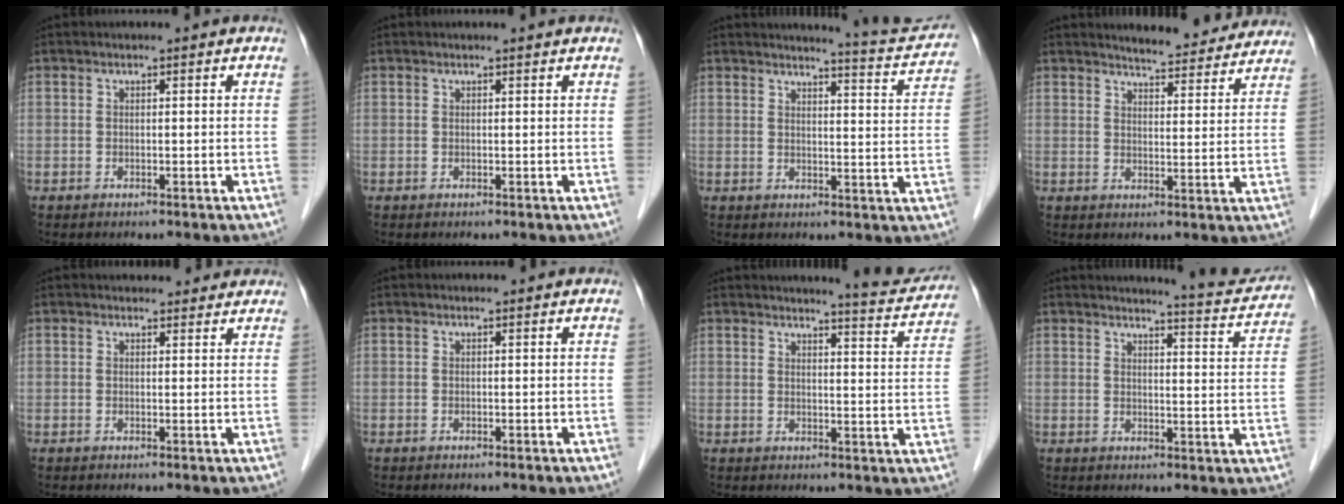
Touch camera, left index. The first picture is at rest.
{"total": 0.9, "force": [0.8, -0.1, 0.2], "torque": [-0.011, -0.001, 0.012]}
{"total": 8.0, "force": [7.9, -0.4, 0.9], "torque": [-0.022, -0.031, 0.088]}
{"total": 11.3, "force": [10.7, 1.9, 2.9], "torque": [-0.026, -0.017, 0.120]}
{"total": 5.0, "force": [4.5, 1.8, 1.1], "torque": [-0.002, 0.009, 0.046]}
{"total": 0.0}
{"total": 8.1, "force": [8.0, 0.1, 1.5], "torque": [-0.021, -0.028, 0.084]}
{"total": 9.3, "force": [9.1, 0.3, 1.9], "torque": [-0.025, -0.026, 0.097]}